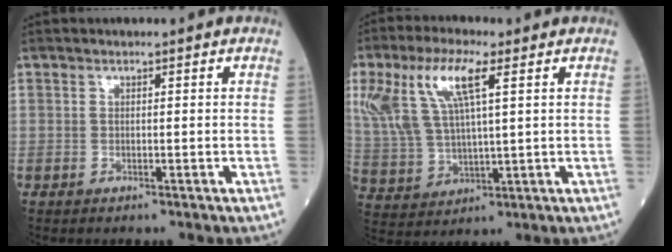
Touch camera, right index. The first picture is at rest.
{"total": 12.7, "force": [5.5, 3.7, 10.9], "torque": [-0.248, 0.021, 0.111]}